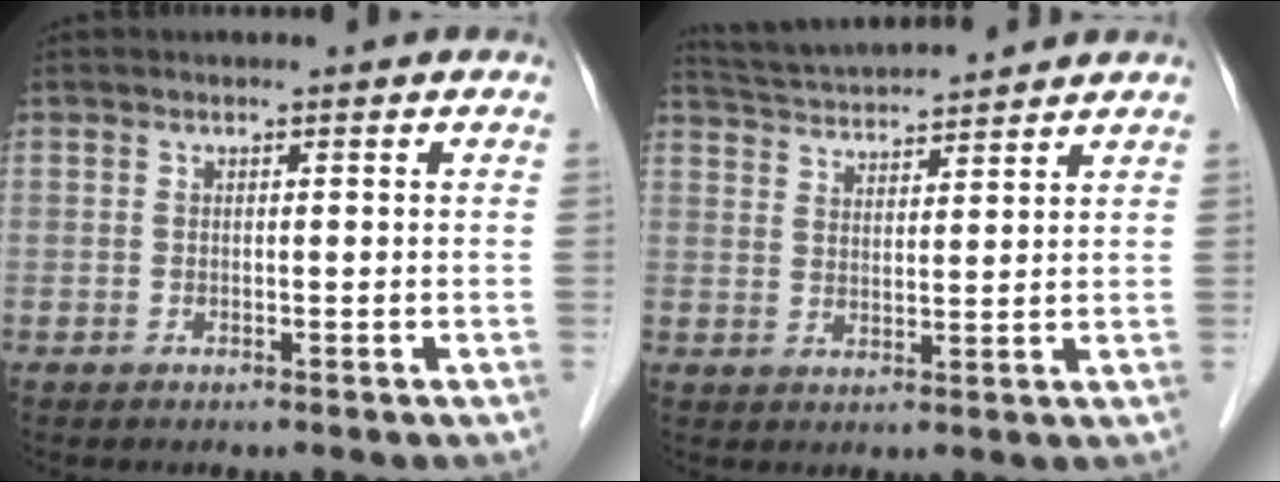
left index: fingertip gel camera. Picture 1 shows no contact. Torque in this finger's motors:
{"motor_torque": [-0.21, -0.76, 0.19, 0.04]}